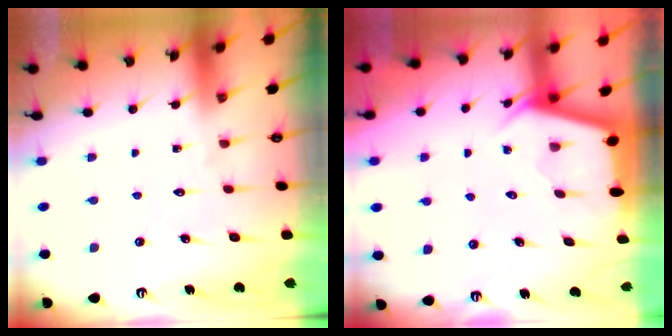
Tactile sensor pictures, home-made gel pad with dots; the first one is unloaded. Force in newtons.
{"total": 2.9, "press": 2.9, "slide": 0.4}